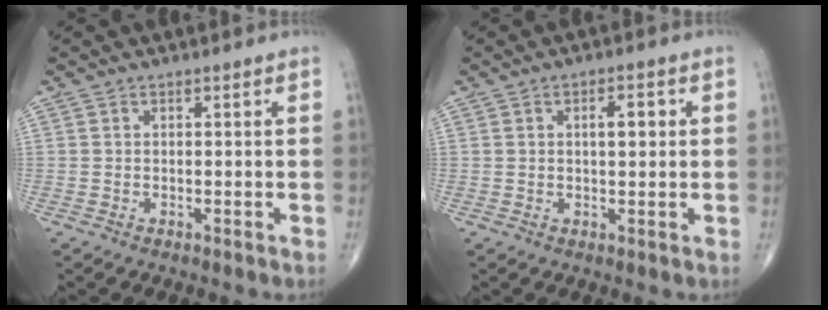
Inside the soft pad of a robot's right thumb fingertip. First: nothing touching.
{"total": 3.5, "force": [0.8, 1.4, 3.1], "torque": [-0.038, 0.001, 0.009]}